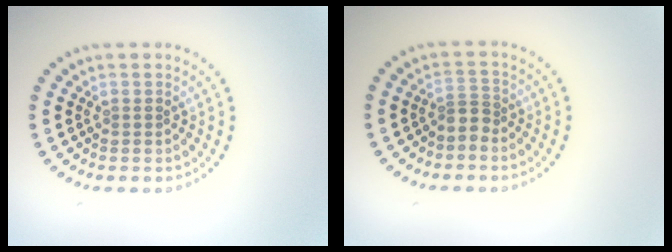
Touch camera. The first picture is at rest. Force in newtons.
{"total": 1.6, "press": 1.1, "slide": 1.2}